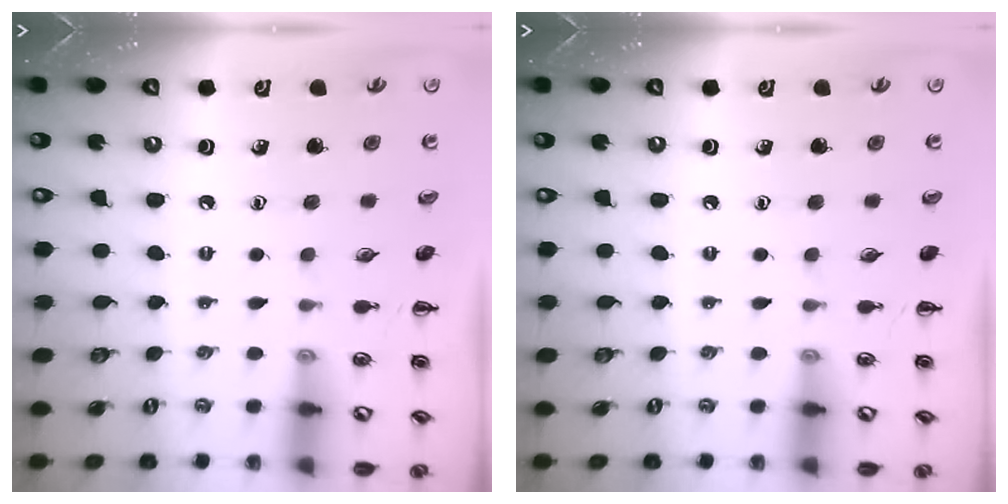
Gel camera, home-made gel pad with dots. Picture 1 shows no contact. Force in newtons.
{"total": 0.0}